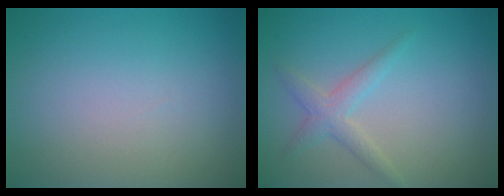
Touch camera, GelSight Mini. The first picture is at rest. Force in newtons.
{"total": 2.1, "press": 2.1, "slide": 0.1}